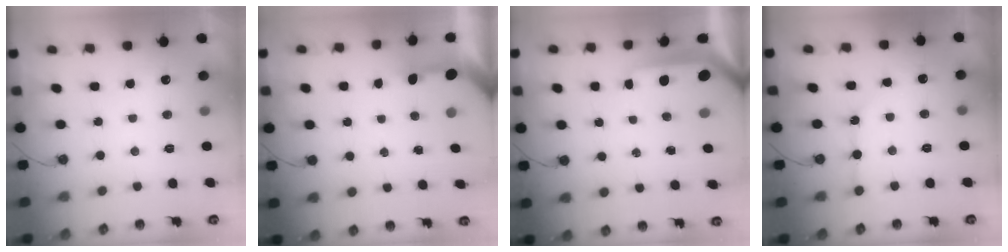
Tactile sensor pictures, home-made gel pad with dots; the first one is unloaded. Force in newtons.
{"total": 3.3, "press": 3.3, "slide": 0.4}
{"total": 7.9, "press": 7.8, "slide": 1.0}
{"total": 2.3, "press": 2.3, "slide": 0.4}